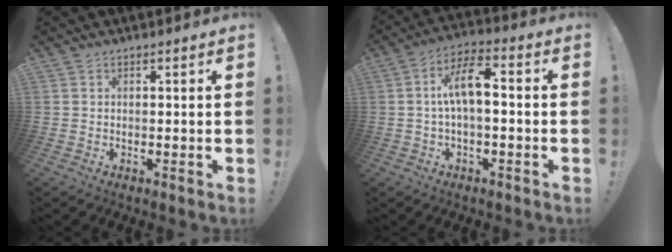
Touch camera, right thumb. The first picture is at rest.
{"total": 9.8, "force": [0.2, 3.9, 9.0], "torque": [-0.157, 0.012, 0.004]}